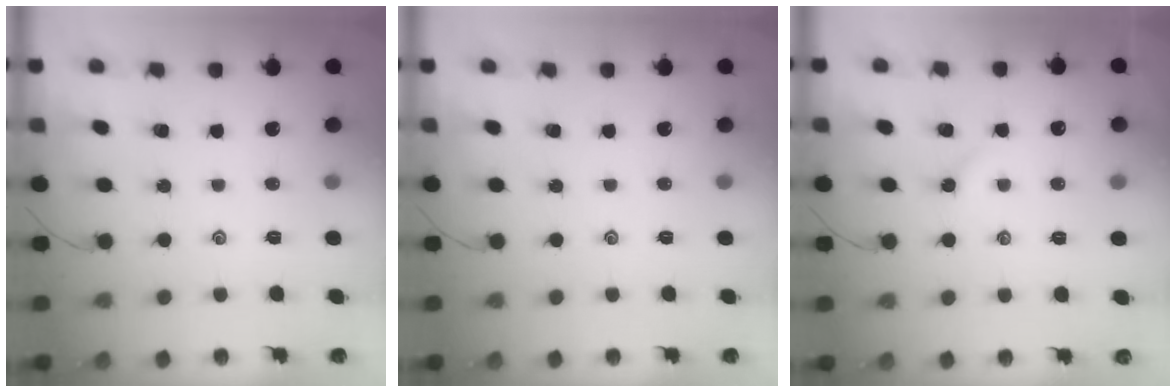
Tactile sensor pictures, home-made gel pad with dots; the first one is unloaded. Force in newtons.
{"total": 0.0}
{"total": 2.1, "press": 2.1, "slide": 0.4}